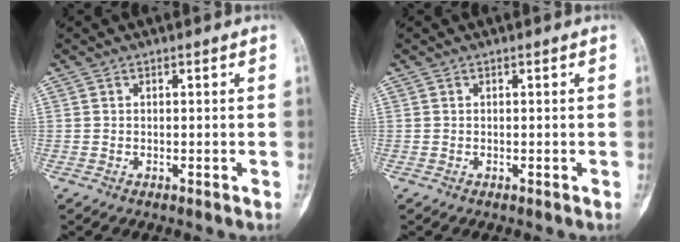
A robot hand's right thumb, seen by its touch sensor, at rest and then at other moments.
{"total": 0.0}